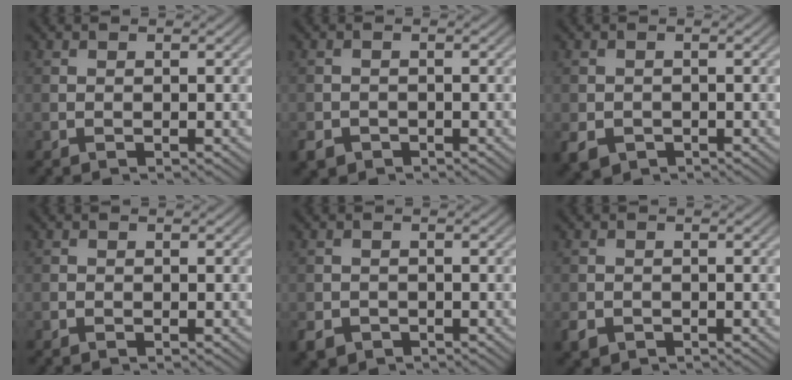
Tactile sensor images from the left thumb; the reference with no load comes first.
{"total": 2.2, "force": [-1.4, 1.6, 0.7], "torque": [-0.015, -0.007, -0.034]}
{"total": 2.9, "force": [-1.4, 2.3, 1.1], "torque": [-0.030, -0.013, -0.031]}
{"total": 0.5, "force": [-0.4, 0.3, 0.1], "torque": [-0.001, -0.002, -0.009]}
{"total": 2.5, "force": [-1.5, 1.8, 0.8], "torque": [-0.019, -0.008, -0.036]}
{"total": 1.9, "force": [-1.1, 1.4, 0.7], "torque": [-0.017, -0.005, -0.029]}